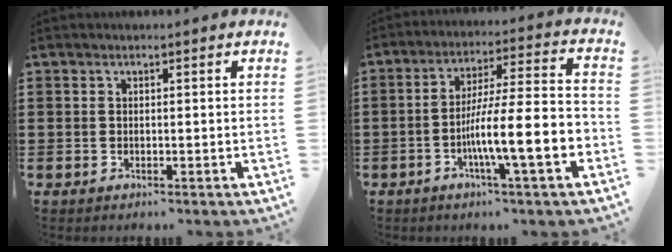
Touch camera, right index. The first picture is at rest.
{"total": 12.3, "force": [-4.0, 1.9, 11.5], "torque": [-0.189, -0.015, -0.075]}